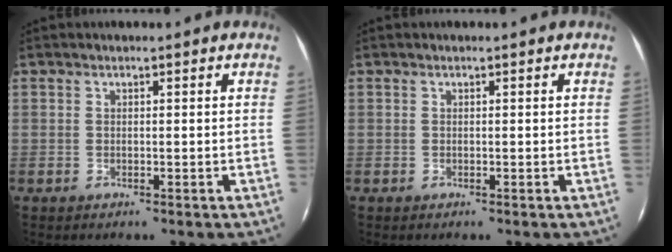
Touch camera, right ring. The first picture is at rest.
{"total": 0.0}